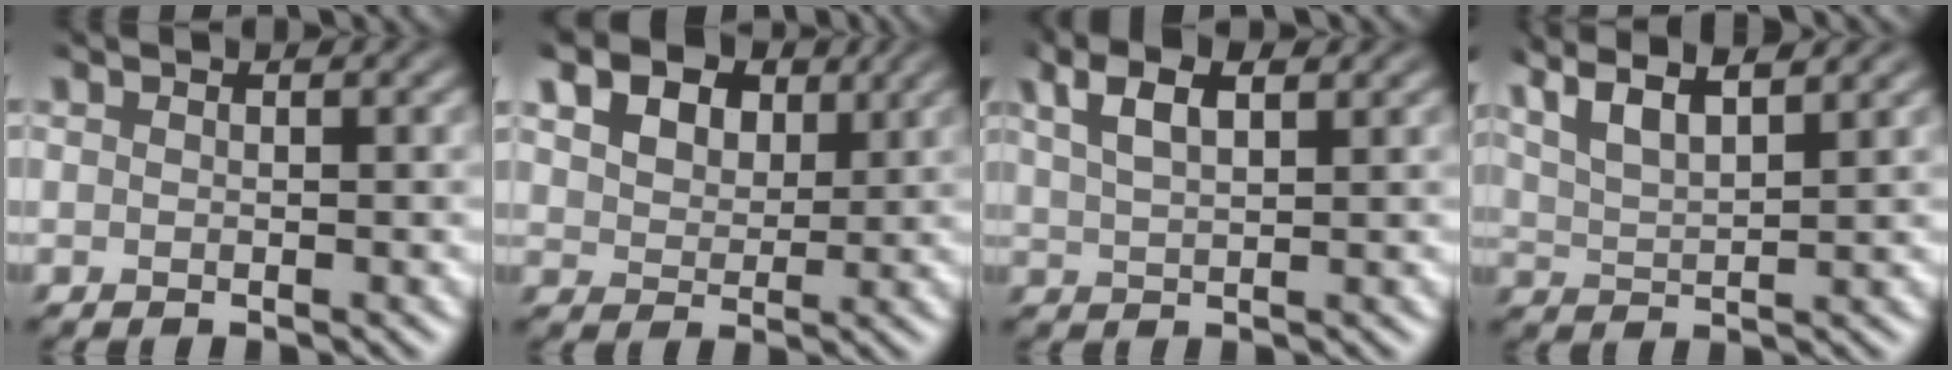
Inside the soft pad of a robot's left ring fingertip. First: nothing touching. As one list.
[{"total": 8.6, "force": [4.7, 5.3, 4.8], "torque": [-0.102, 0.029, 0.071]}, {"total": 3.9, "force": [2.0, 1.4, 3.0], "torque": [-0.067, 0.013, 0.039]}, {"total": 6.5, "force": [4.4, 1.8, 4.4], "torque": [-0.078, 0.034, 0.055]}]